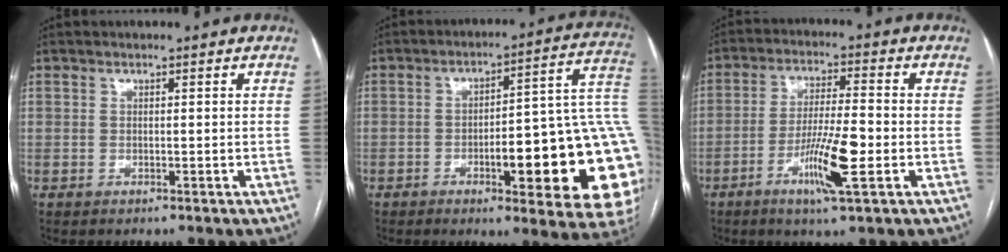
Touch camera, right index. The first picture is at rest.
{"total": 23.0, "force": [-4.5, 4.6, 22.1], "torque": [-0.185, 0.025, -0.047]}
{"total": 9.4, "force": [-3.3, 0.4, 8.8], "torque": [-0.170, -0.009, -0.058]}